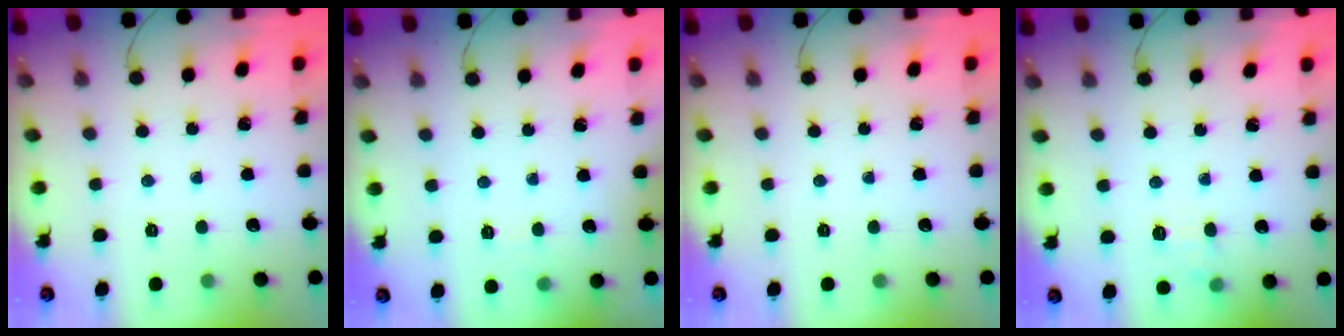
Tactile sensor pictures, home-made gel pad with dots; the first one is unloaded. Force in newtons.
{"total": 2.6, "press": 2.1, "slide": 1.5}
{"total": 0.0}
{"total": 6.7, "press": 6.5, "slide": 1.5}